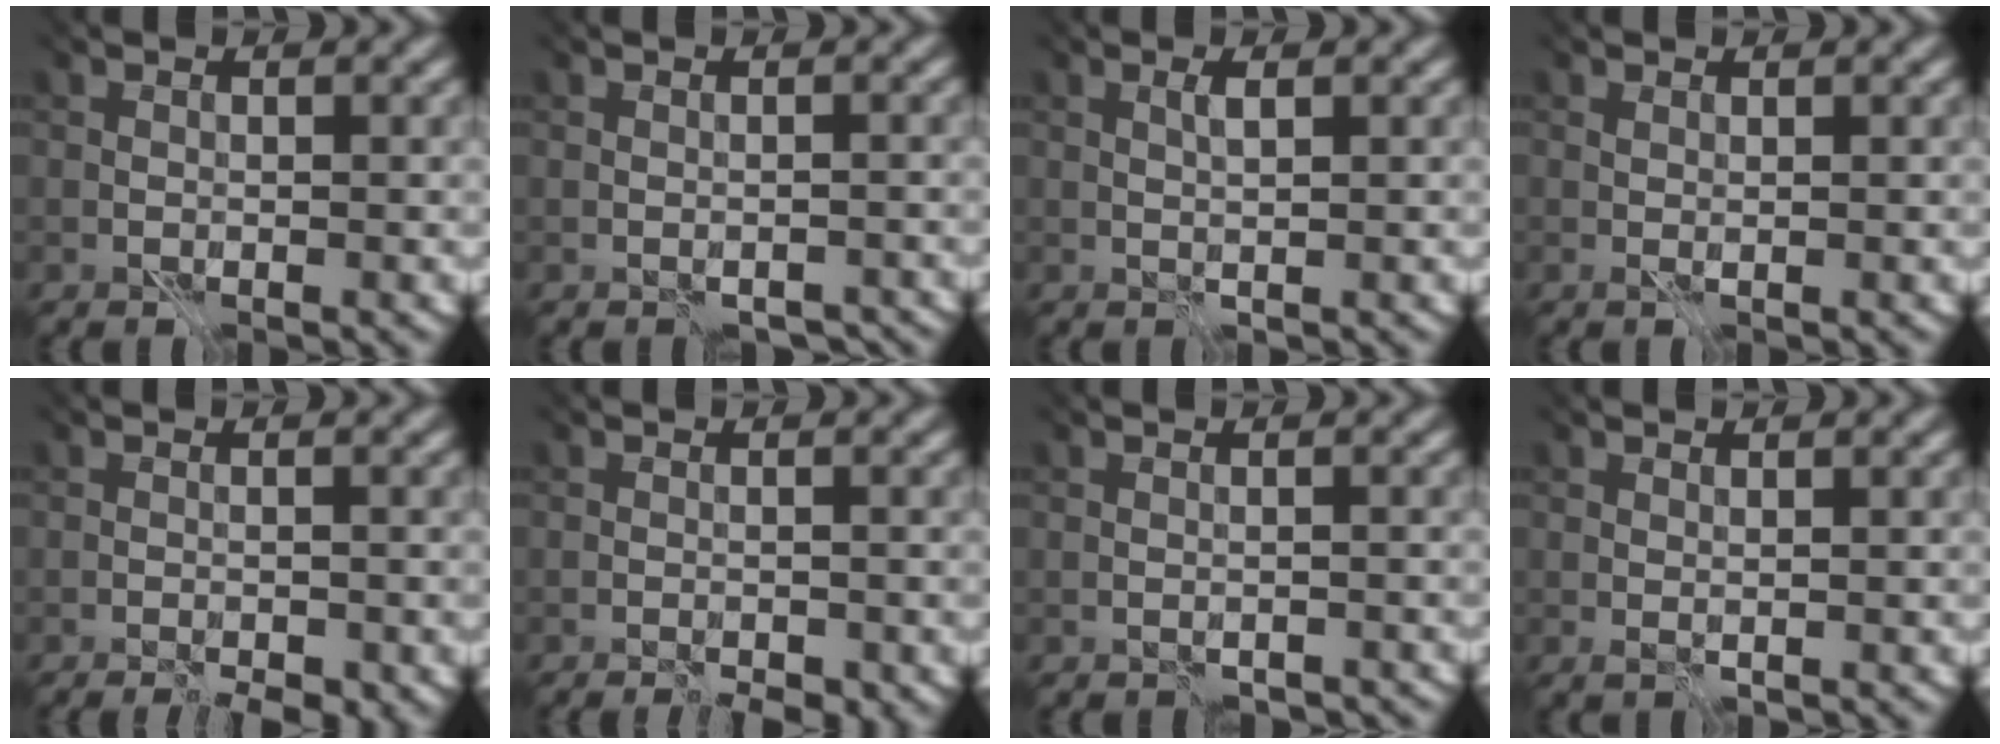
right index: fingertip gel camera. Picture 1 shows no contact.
{"total": 0.8, "force": [-0.7, 0.1, -0.5], "torque": [0.022, 0.002, -0.008]}
{"total": 0.9, "force": [-0.2, -0.6, 0.6], "torque": [-0.006, 0.007, 0.009]}
{"total": 0.9, "force": [0.9, 0.0, 0.3], "torque": [-0.009, 0.001, 0.016]}
{"total": 2.7, "force": [-2.1, 0.7, 1.5], "torque": [-0.006, 0.005, -0.018]}
{"total": 2.2, "force": [-1.8, 0.4, 1.1], "torque": [-0.003, 0.003, -0.017]}
{"total": 0.9, "force": [-0.6, -0.1, -0.6], "torque": [0.021, 0.003, -0.009]}
{"total": 0.9, "force": [0.8, 0.0, 0.3], "torque": [-0.009, 0.002, 0.017]}